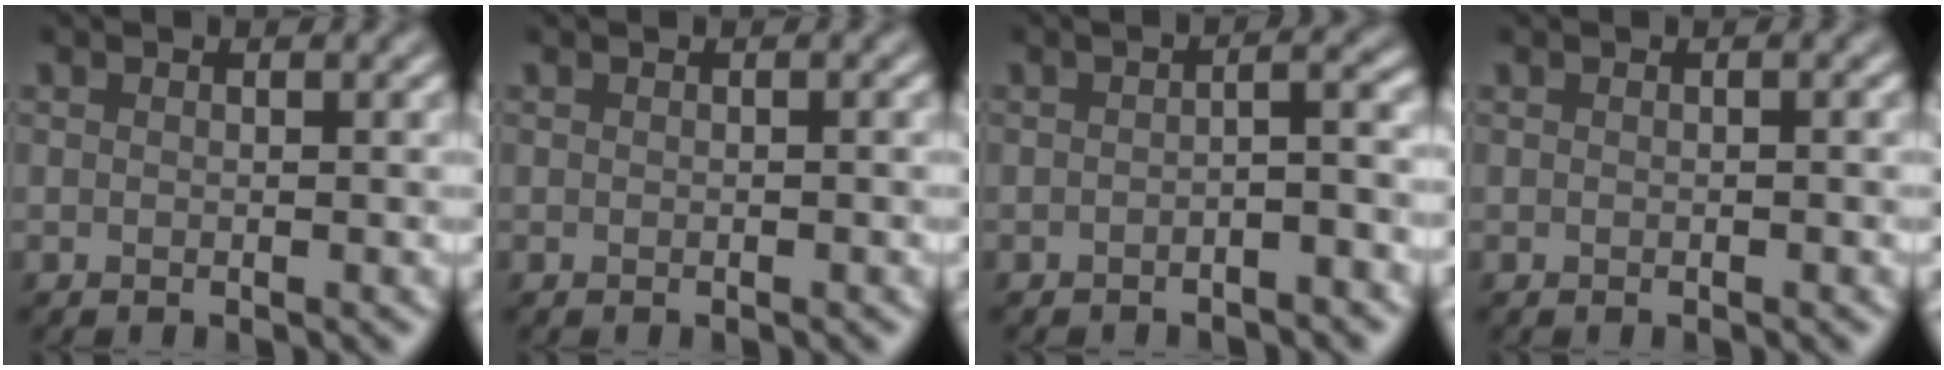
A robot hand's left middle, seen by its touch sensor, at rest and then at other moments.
{"total": 0.0}
{"total": 2.2, "force": [-1.2, 0.5, 1.8], "torque": [-0.023, 0.010, -0.024]}
{"total": 0.0}